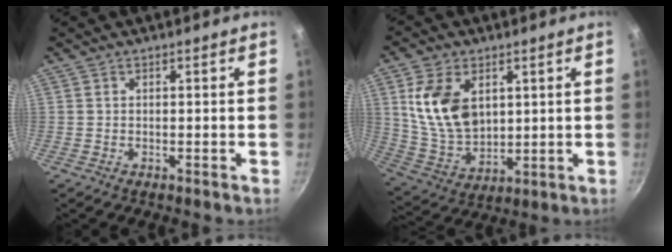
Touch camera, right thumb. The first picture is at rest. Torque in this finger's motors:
{"motor_torque": [-1.04, 1.45, 1.34, 0.44, 0.13]}